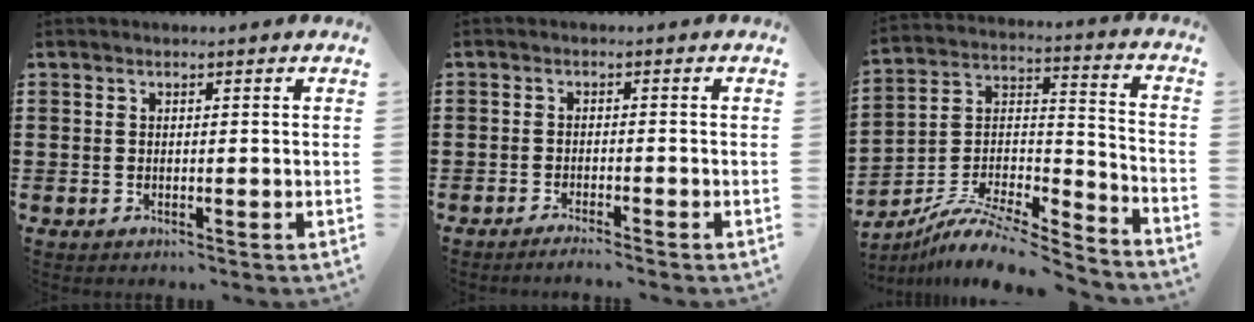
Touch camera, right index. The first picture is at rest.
{"total": 1.6, "force": [-1.5, -0.3, 0.4], "torque": [-0.008, 0.001, -0.028]}
{"total": 9.0, "force": [-7.7, 2.3, 4.0], "torque": [-0.078, 0.012, -0.155]}